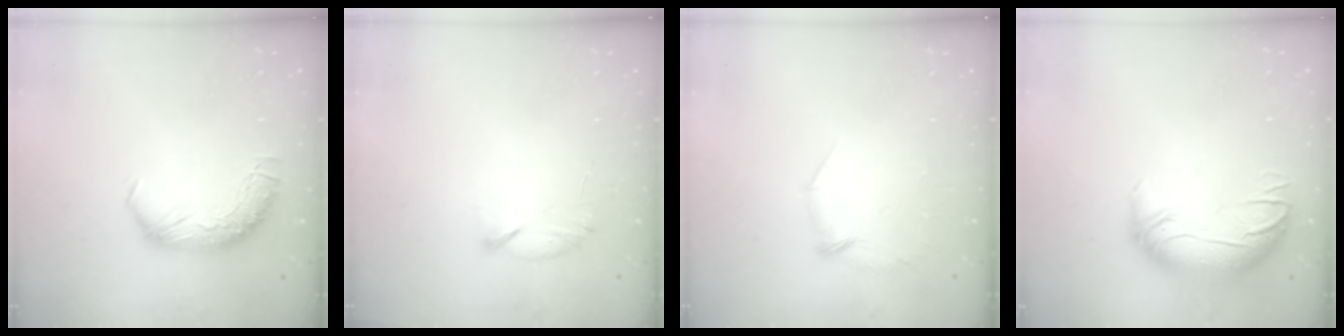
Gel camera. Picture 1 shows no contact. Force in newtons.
{"total": 6.3, "press": 6.2, "slide": 1.2}
{"total": 6.1, "press": 6.0, "slide": 1.1}
{"total": 3.0, "press": 0.4, "slide": 2.9}